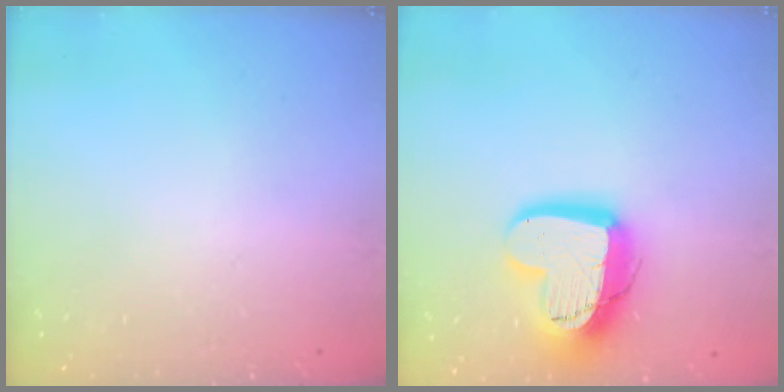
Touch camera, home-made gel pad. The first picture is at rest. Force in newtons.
{"total": 16.8, "press": 16.7, "slide": 1.5}